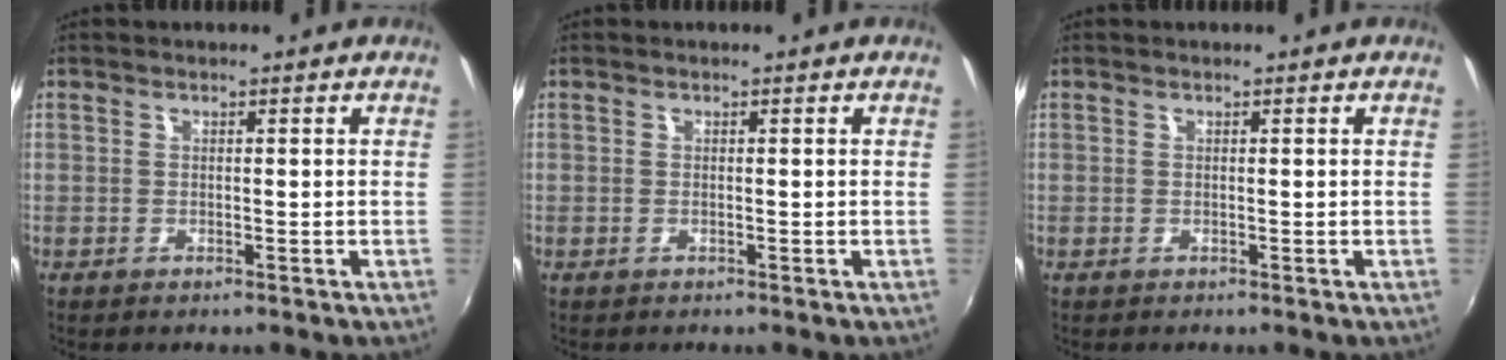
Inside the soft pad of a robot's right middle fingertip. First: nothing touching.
{"total": 0.0}
{"total": 0.0}